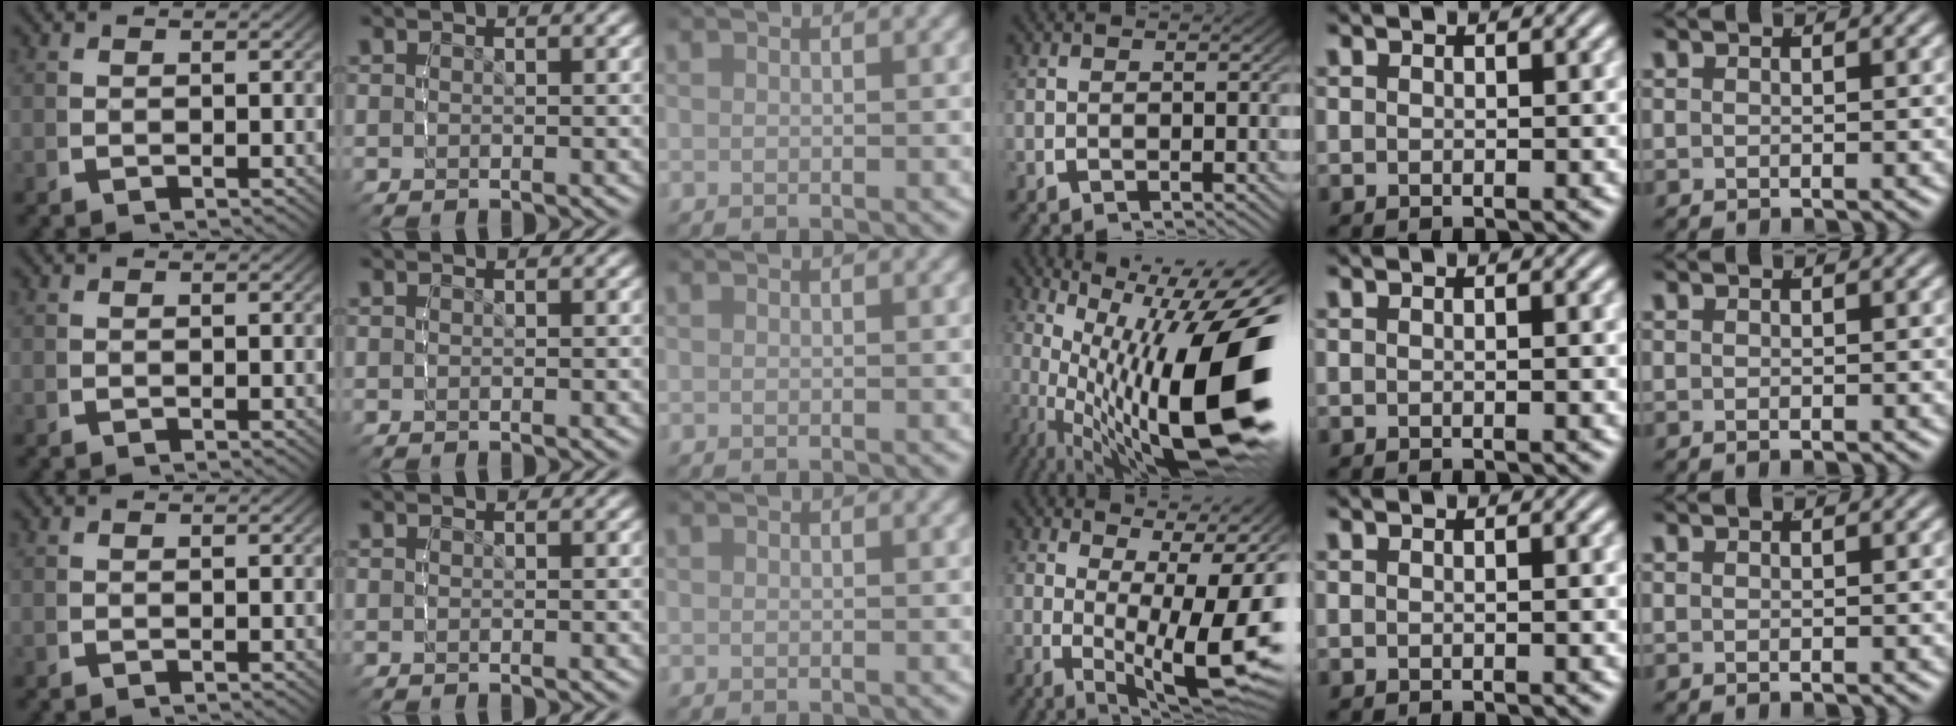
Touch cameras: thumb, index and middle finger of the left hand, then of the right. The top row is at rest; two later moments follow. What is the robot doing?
{"motion": "lift_and_place", "object": "bottle"}